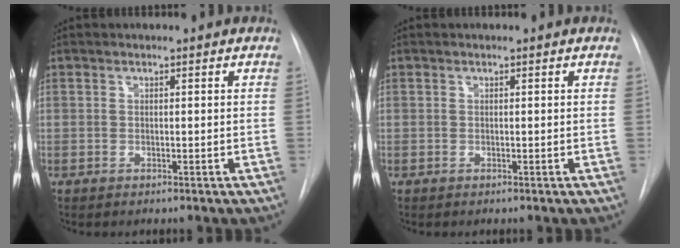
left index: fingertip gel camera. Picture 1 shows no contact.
{"total": 0.0}